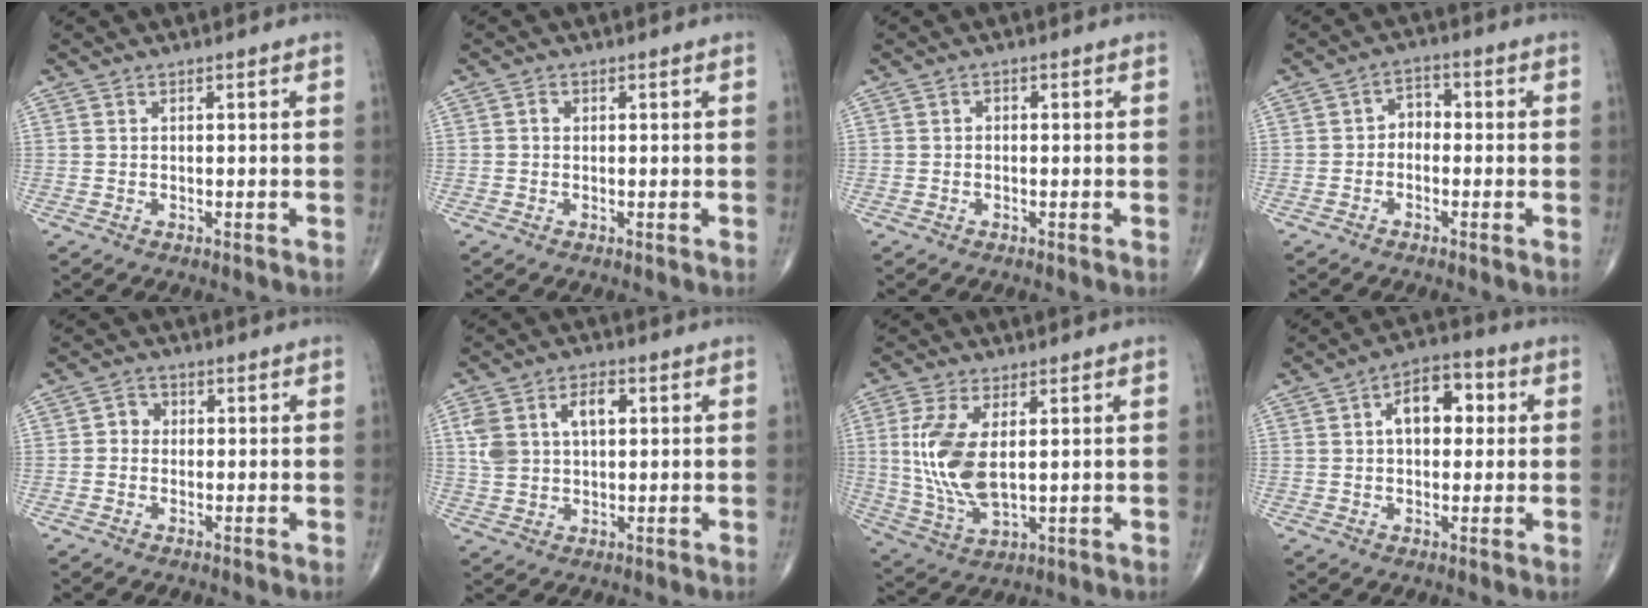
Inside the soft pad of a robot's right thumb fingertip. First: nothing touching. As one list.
[{"total": 0.9, "force": [0.1, 0.8, 0.4], "torque": [-0.003, 0.002, -0.001]}, {"total": 0.8, "force": [-0.1, 0.6, 0.5], "torque": [-0.002, 0.003, -0.006]}, {"total": 3.5, "force": [-0.8, 2.7, 2.2], "torque": [-0.015, 0.020, -0.028]}, {"total": 2.6, "force": [-0.2, 2.3, 1.1], "torque": [0.000, 0.007, -0.011]}, {"total": 9.1, "force": [2.4, 5.6, 6.7], "torque": [-0.117, 0.012, 0.047]}, {"total": 11.9, "force": [1.6, 5.6, 10.4], "torque": [-0.227, -0.013, 0.043]}, {"total": 9.6, "force": [1.8, 5.8, 7.4], "torque": [-0.089, 0.020, 0.020]}]